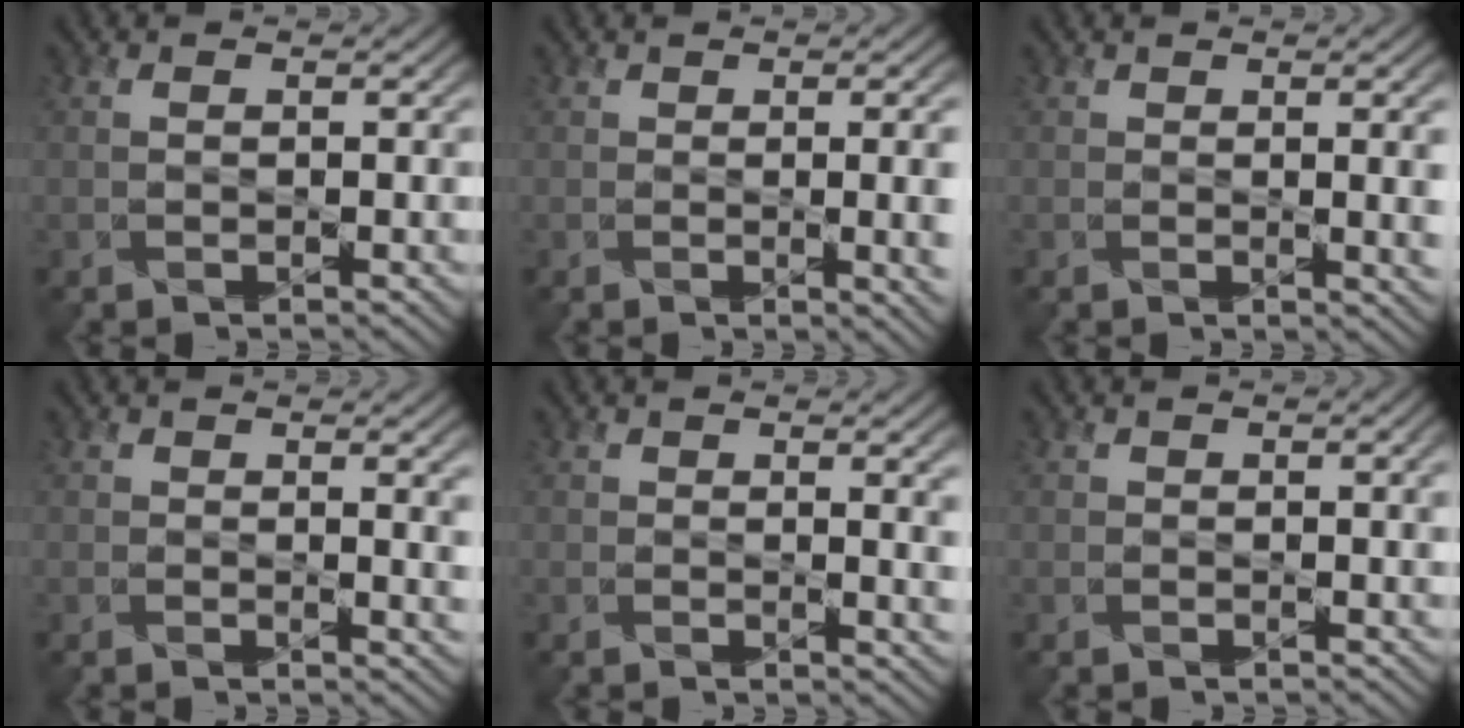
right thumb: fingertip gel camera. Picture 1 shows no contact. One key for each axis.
{"total": 6.5, "fx": -0.6, "fy": 3.0, "fz": 5.8, "tx": -0.047, "ty": -0.006, "tz": 0.004}
{"total": 4.7, "fx": -0.1, "fy": 2.0, "fz": 4.3, "tx": -0.035, "ty": -0.003, "tz": 0.006}
{"total": 2.5, "fx": 0.4, "fy": 0.8, "fz": 2.3, "tx": -0.024, "ty": -0.002, "tz": 0.015}
{"total": 3.0, "fx": 0.4, "fy": 1.0, "fz": 2.7, "tx": -0.026, "ty": 0.000, "tz": 0.015}
{"total": 1.1, "fx": 0.1, "fy": 0.4, "fz": 1.0, "tx": -0.013, "ty": 0.000, "tz": 0.006}